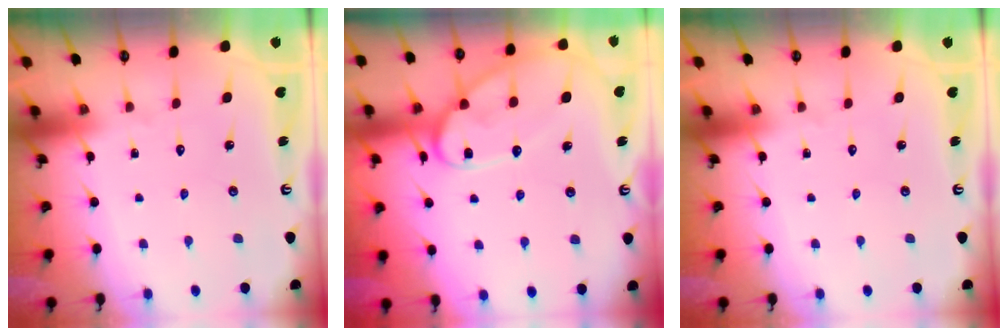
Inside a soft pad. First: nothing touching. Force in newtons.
{"total": 12.5, "press": 12.5, "slide": 1.2}
{"total": 0.0}